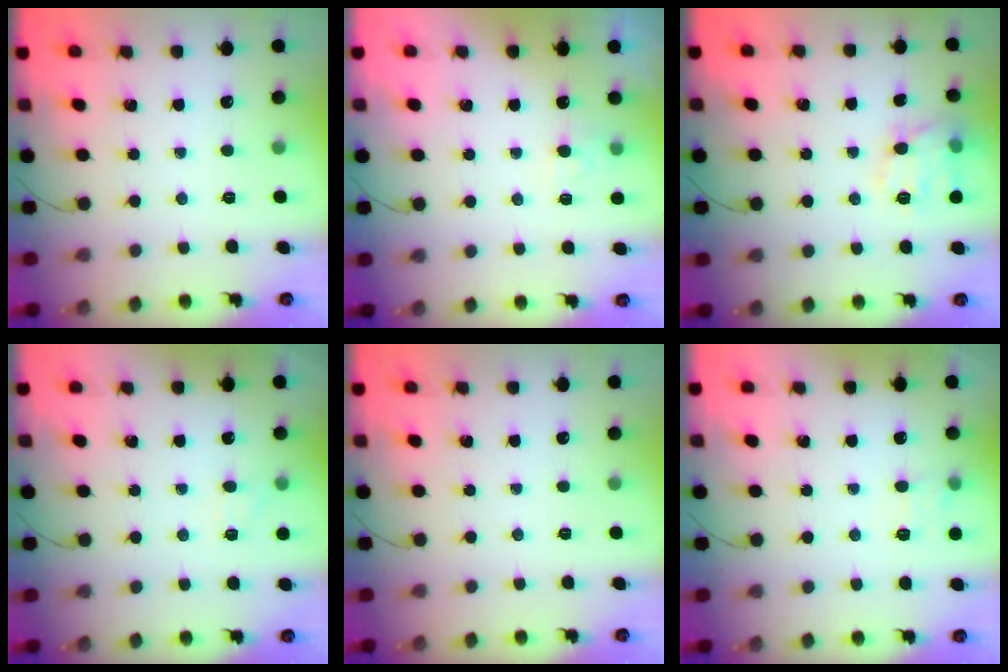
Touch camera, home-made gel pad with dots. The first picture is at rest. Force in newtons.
{"total": 2.5, "press": 2.1, "slide": 1.5}
{"total": 12.2, "press": 12.2, "slide": 0.4}
{"total": 5.0, "press": 4.8, "slide": 1.5}
{"total": 0.0}
{"total": 7.3, "press": 7.0, "slide": 2.0}